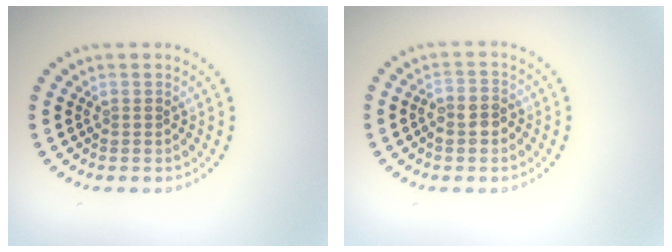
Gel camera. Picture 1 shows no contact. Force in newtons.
{"total": 2.2, "press": 2.1, "slide": 0.8}